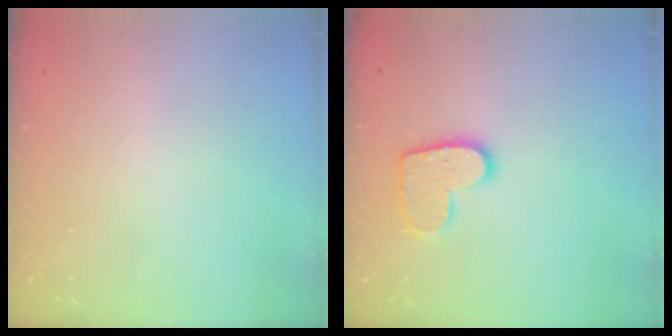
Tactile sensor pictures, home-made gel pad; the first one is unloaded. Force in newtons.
{"total": 11.2, "press": 11.2, "slide": 0.7}